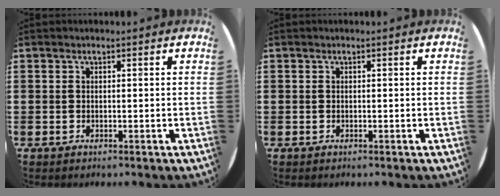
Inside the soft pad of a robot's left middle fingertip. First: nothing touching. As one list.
[{"total": 0.0}]